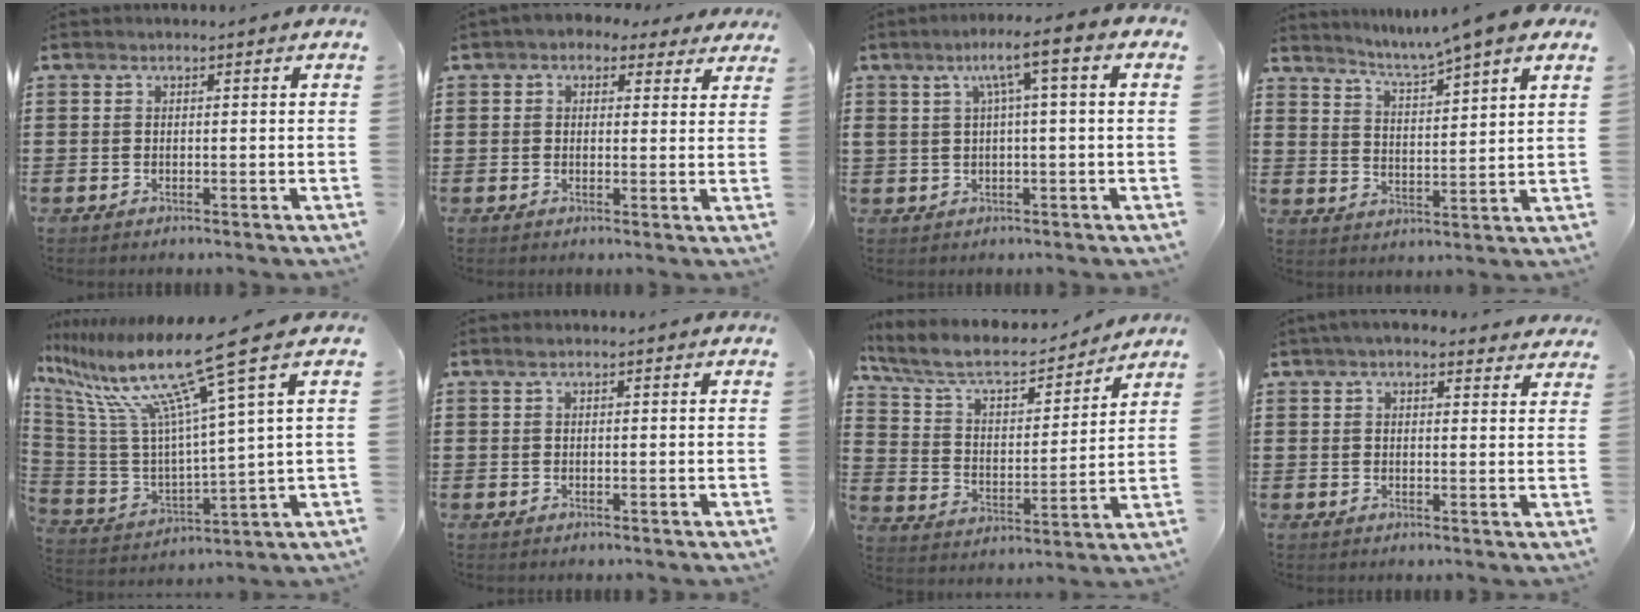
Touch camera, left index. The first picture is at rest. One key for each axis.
{"total": 2.6, "fx": 1.6, "fy": 1.8, "fz": 1.0, "tx": -0.021, "ty": 0.004, "tz": 0.026}
{"total": 5.6, "fx": 1.0, "fy": 0.5, "fz": 5.5, "tx": -0.110, "ty": 0.008, "tz": 0.008}
{"total": 5.2, "fx": 4.7, "fy": -0.8, "fz": 2.2, "tx": -0.063, "ty": -0.032, "tz": 0.075}
{"total": 16.1, "fx": 10.2, "fy": 1.2, "fz": 12.4, "tx": -0.276, "ty": -0.069, "tz": 0.156}
{"total": 0.7, "fx": 0.5, "fy": 0.0, "fz": 0.5, "tx": -0.009, "ty": 0.001, "tz": 0.010}
{"total": 8.3, "fx": 7.0, "fy": 2.4, "fz": 3.8, "tx": -0.104, "ty": -0.040, "tz": 0.117}
{"total": 4.0, "fx": 3.4, "fy": 1.0, "fz": 1.9, "tx": -0.045, "ty": -0.001, "tz": 0.063}